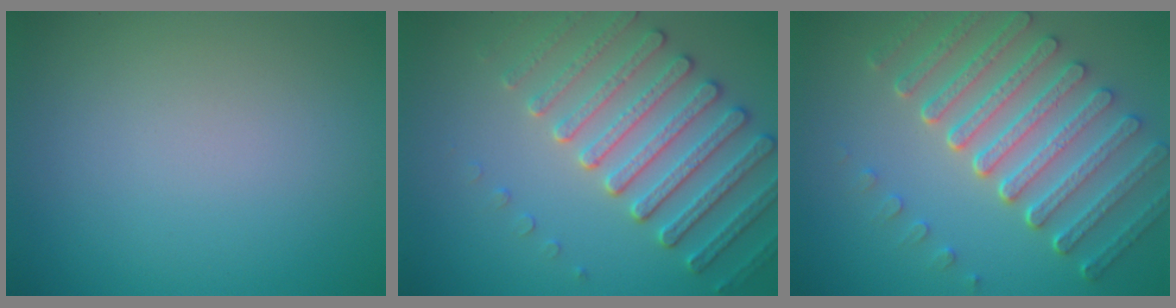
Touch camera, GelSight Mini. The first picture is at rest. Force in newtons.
{"total": 4.9, "press": 4.7, "slide": 1.3}
{"total": 7.1, "press": 5.3, "slide": 4.7}